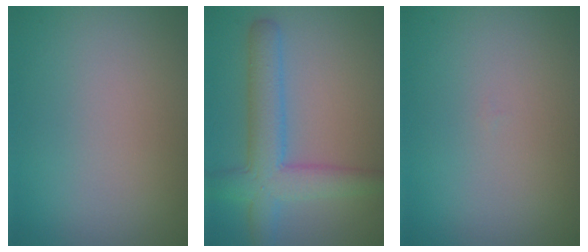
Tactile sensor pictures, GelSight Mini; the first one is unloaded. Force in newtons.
{"total": 5.5, "press": 5.5, "slide": 0.2}
{"total": 0.0}